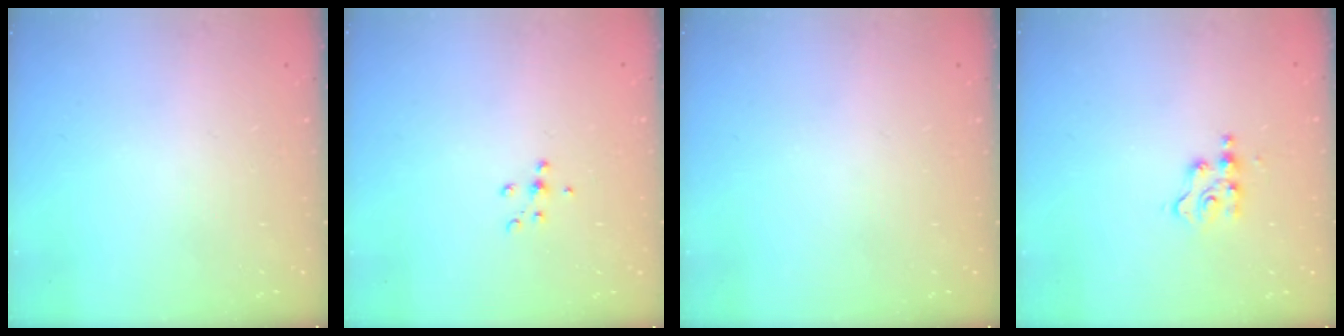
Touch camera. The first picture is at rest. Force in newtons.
{"total": 5.5, "press": 5.4, "slide": 0.7}
{"total": 0.0}
{"total": 2.3, "press": 2.2, "slide": 0.3}